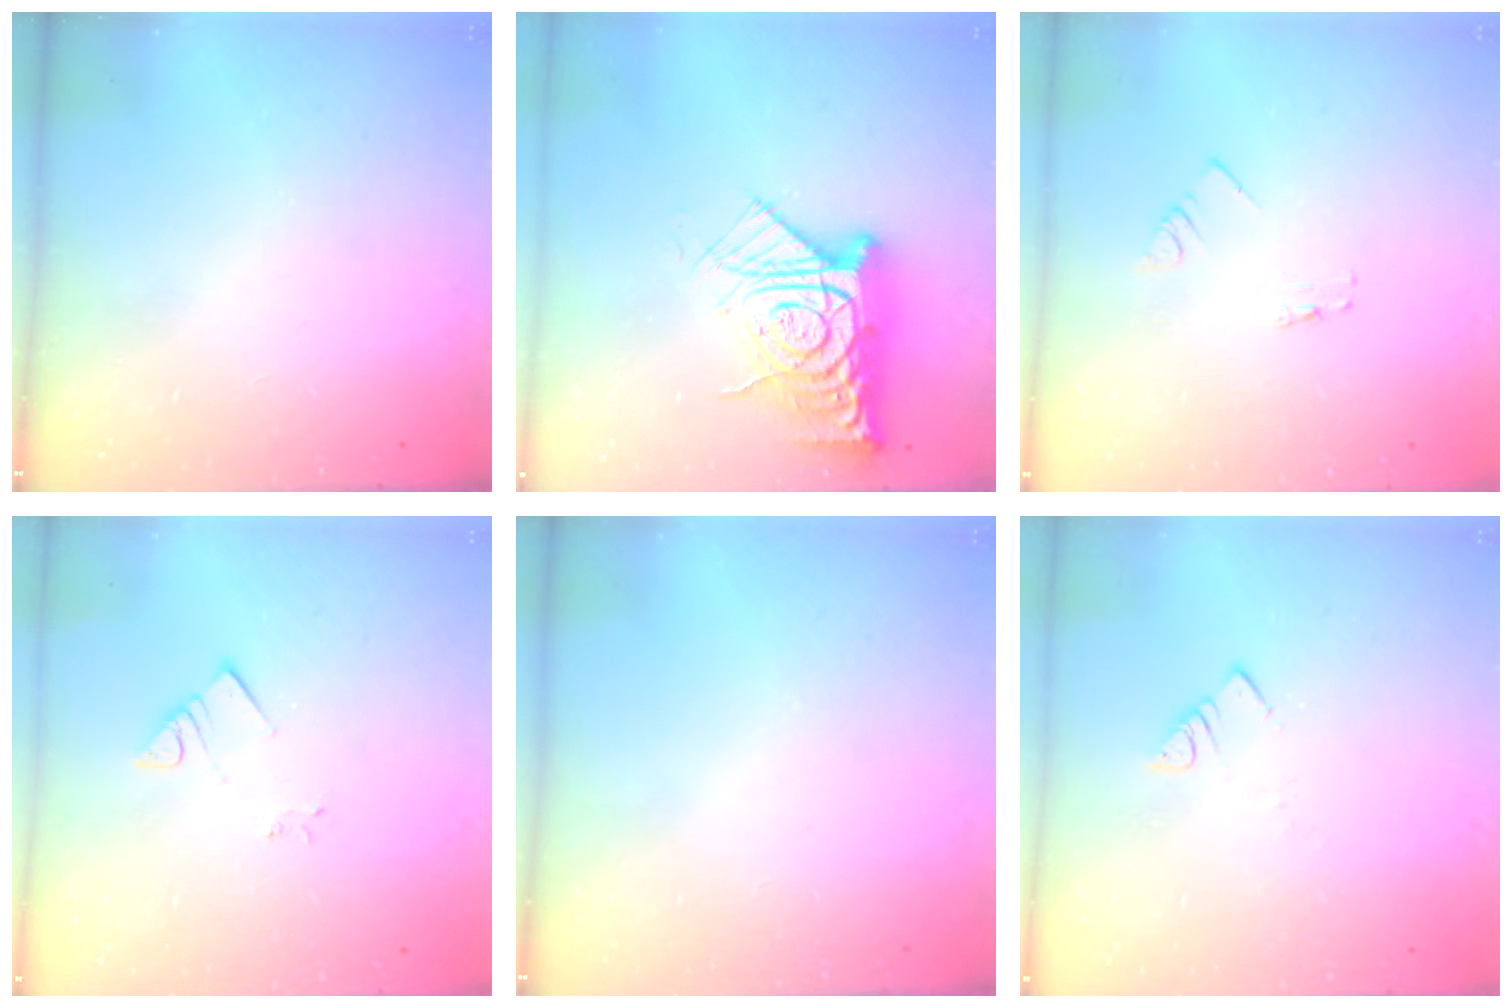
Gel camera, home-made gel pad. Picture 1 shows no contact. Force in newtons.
{"total": 17.3, "press": 17.2, "slide": 1.7}
{"total": 0.7, "press": 0.7, "slide": 0.1}
{"total": 3.2, "press": 3.2, "slide": 0.4}
{"total": 0.0}
{"total": 2.8, "press": 2.8, "slide": 0.2}